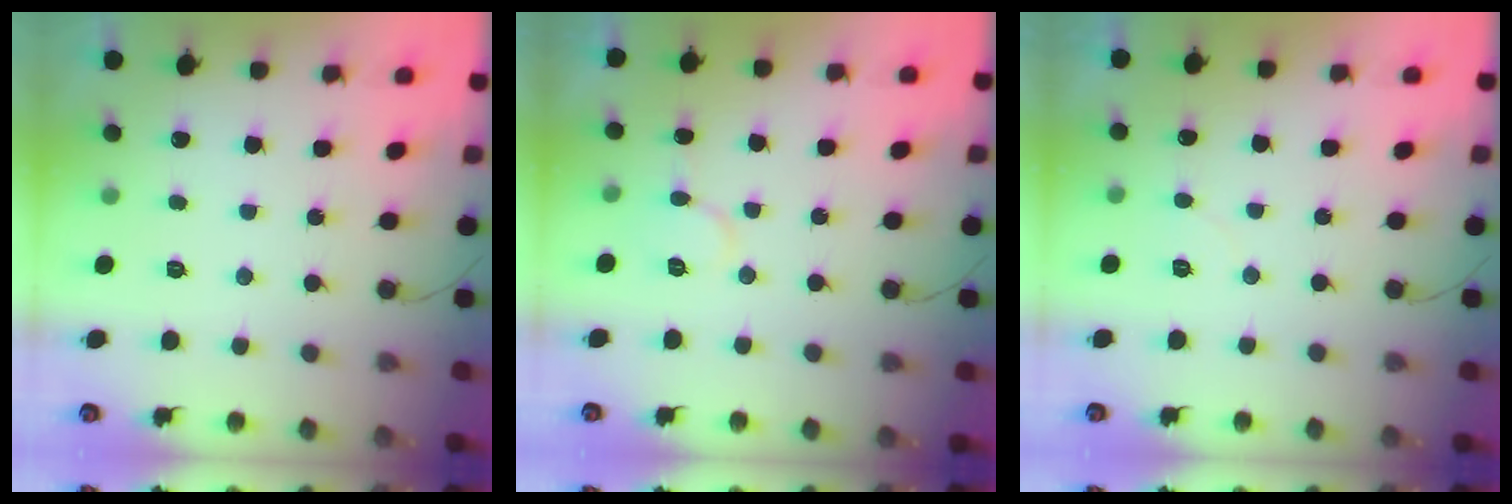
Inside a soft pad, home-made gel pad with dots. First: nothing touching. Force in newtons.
{"total": 6.1, "press": 6.1, "slide": 0.2}
{"total": 4.6, "press": 4.6, "slide": 0.2}